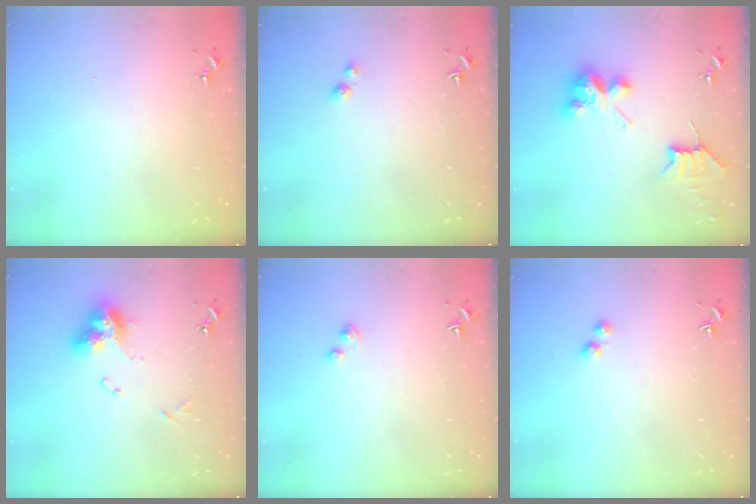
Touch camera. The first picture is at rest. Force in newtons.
{"total": 2.8, "press": 2.8, "slide": 0.2}
{"total": 8.9, "press": 8.9, "slide": 0.7}
{"total": 12.3, "press": 12.2, "slide": 1.5}
{"total": 1.5, "press": 1.5, "slide": 0.4}
{"total": 2.8, "press": 2.7, "slide": 0.7}